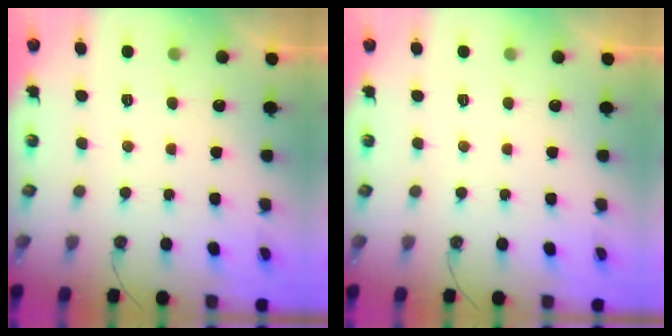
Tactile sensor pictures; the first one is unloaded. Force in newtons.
{"total": 0.0}